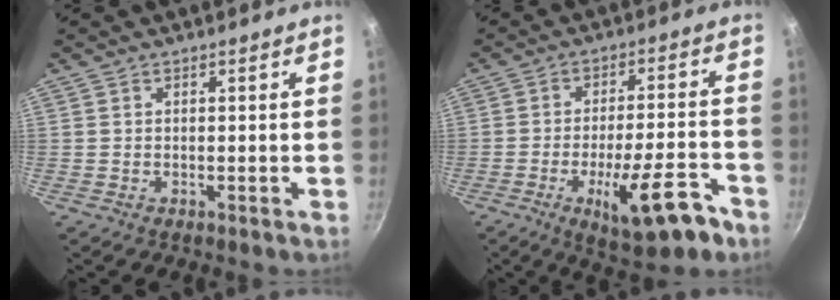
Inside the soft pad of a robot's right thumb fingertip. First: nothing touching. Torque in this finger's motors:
{"motor_torque": [-0.22, 0.25, -0.03, 0.20, -0.02]}